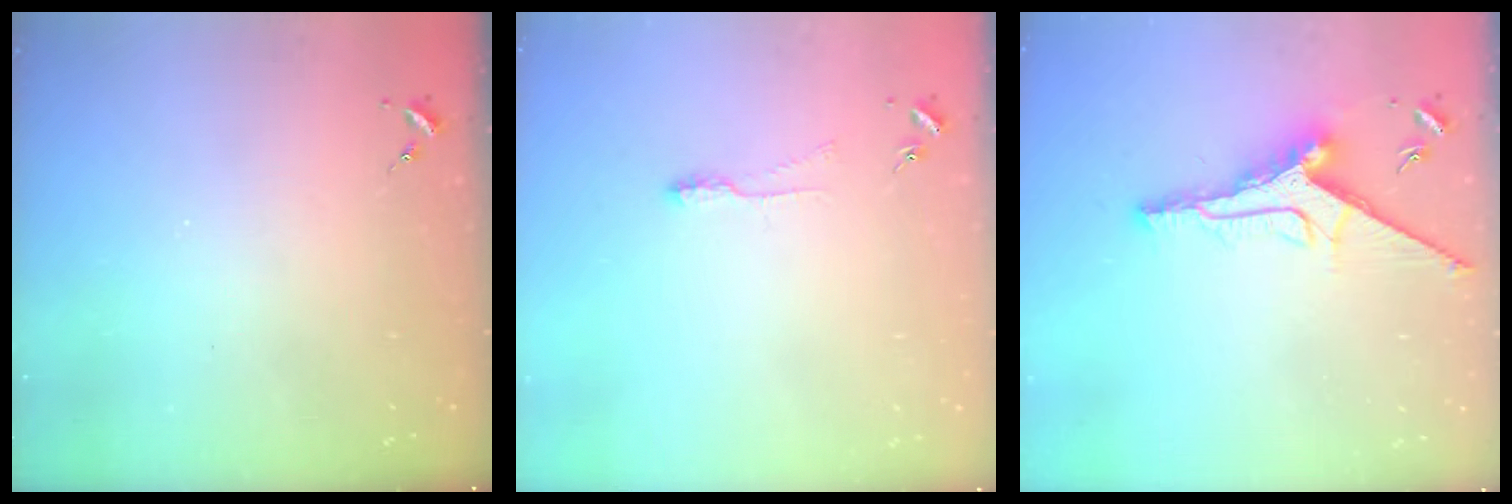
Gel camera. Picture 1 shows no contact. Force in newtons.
{"total": 5.7, "press": 5.7, "slide": 0.5}
{"total": 12.7, "press": 12.7, "slide": 1.0}